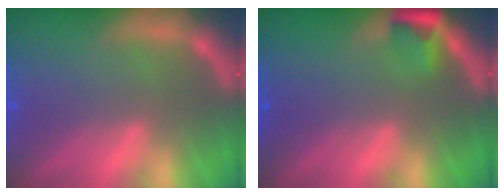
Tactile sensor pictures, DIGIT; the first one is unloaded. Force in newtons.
{"total": 2.4}